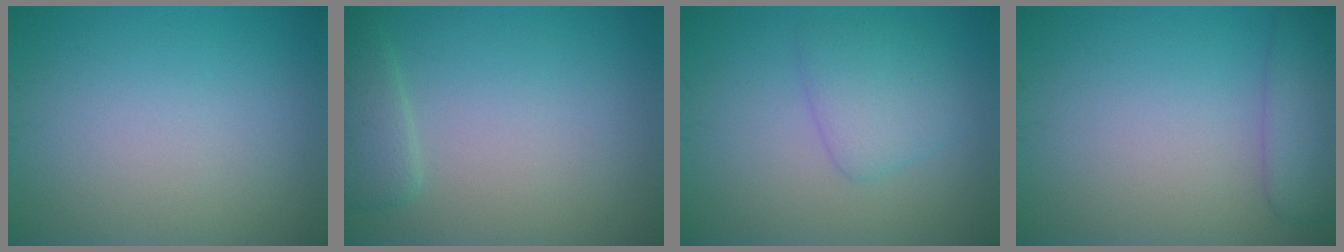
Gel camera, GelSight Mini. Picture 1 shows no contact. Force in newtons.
{"total": 2.1, "press": 2.1, "slide": 0.2}
{"total": 3.0, "press": 3.0, "slide": 0.2}
{"total": 3.5, "press": 3.5, "slide": 0.3}